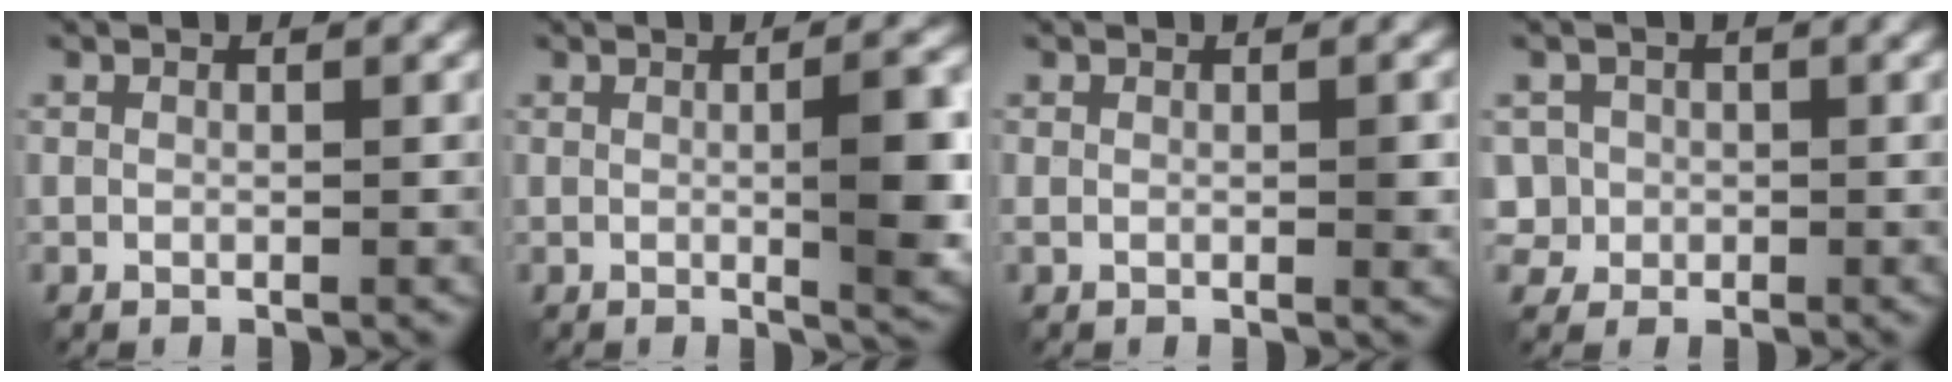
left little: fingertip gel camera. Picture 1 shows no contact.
{"total": 6.8, "force": [0.1, 1.7, 6.6], "torque": [-0.081, 0.003, 0.000]}
{"total": 1.7, "force": [0.2, 0.6, 1.6], "torque": [-0.025, -0.003, 0.006]}
{"total": 2.8, "force": [0.3, 2.7, 0.6], "torque": [-0.025, -0.004, 0.015]}